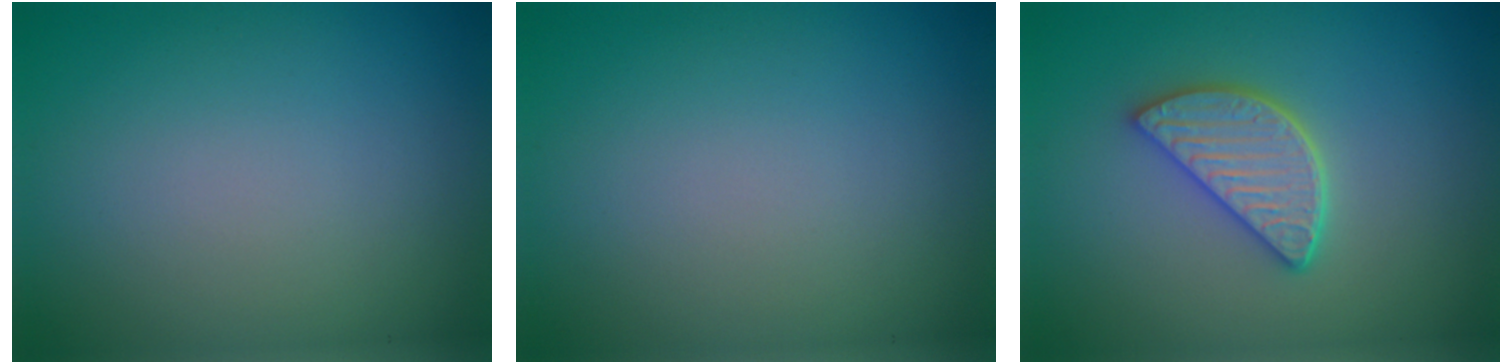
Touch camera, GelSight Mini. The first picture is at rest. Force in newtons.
{"total": 0.0}
{"total": 4.2, "press": 3.4, "slide": 2.4}